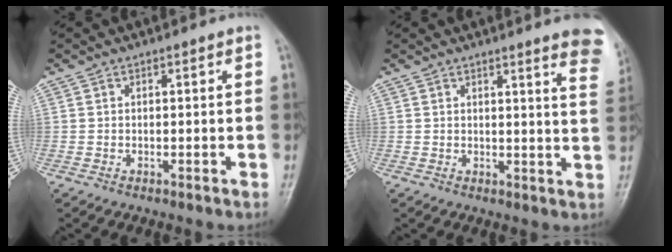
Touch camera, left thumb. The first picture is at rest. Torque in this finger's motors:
{"motor_torque": [1.86, 0.69, 0.79, -0.85, 0.21]}